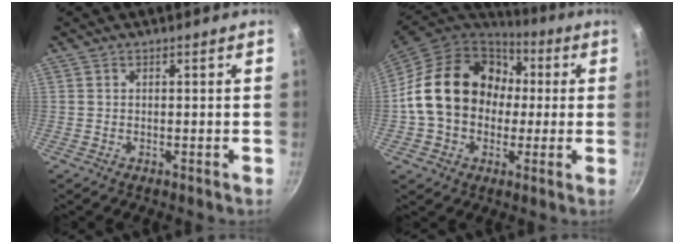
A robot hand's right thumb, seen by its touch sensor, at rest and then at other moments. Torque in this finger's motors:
{"motor_torque": [-0.63, 1.91, 1.78, -0.21, 0.62]}